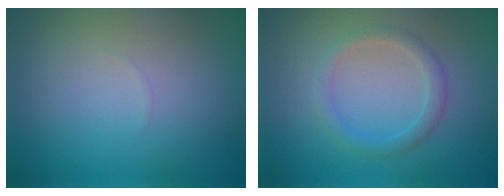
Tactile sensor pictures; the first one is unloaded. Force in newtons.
{"total": 2.0, "press": 2.0, "slide": 0.1}